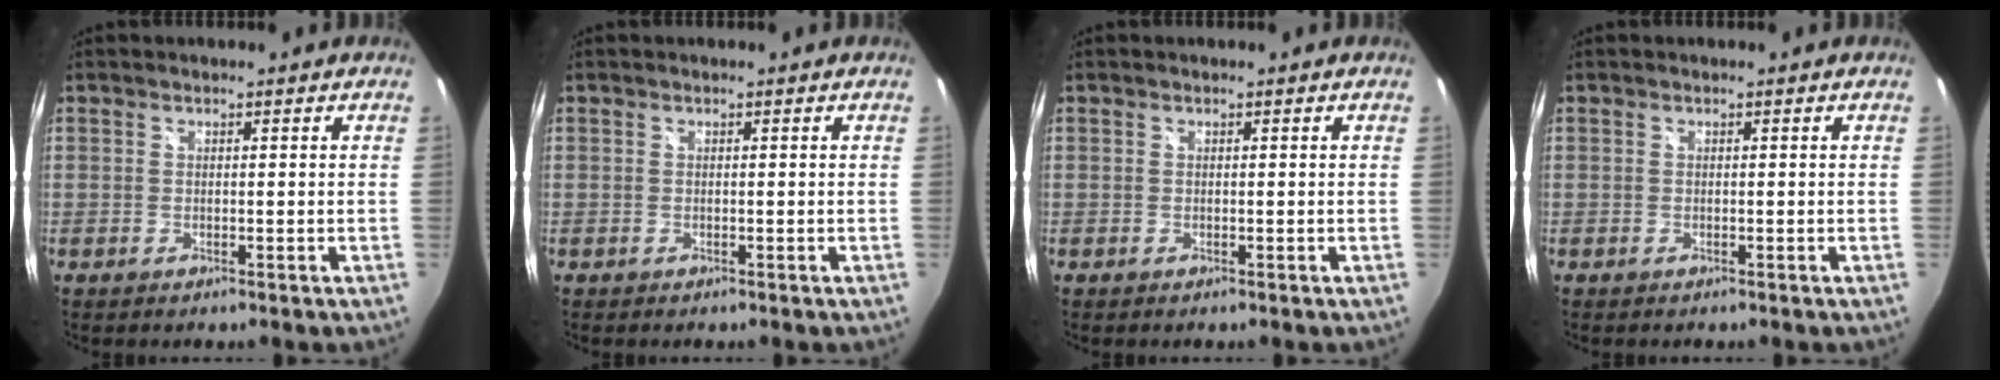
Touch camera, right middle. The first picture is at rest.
{"total": 0.0}
{"total": 0.0}
{"total": 0.0}